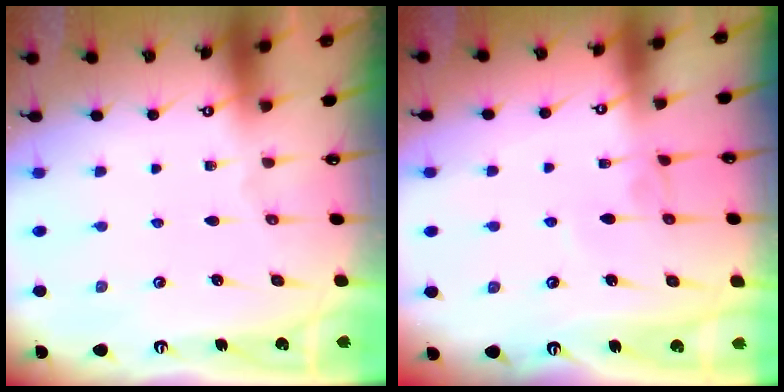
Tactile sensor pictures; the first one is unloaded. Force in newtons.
{"total": 1.3, "press": 1.3, "slide": 0.3}